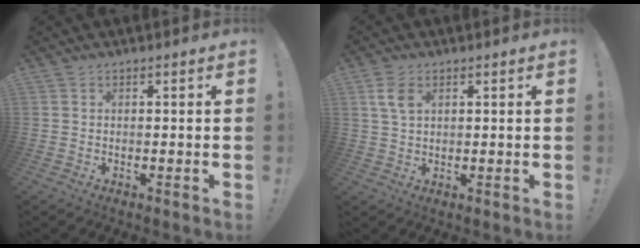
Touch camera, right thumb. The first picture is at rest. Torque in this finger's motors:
{"motor_torque": [-0.01, 0.12, 0.07, 0.02, 0.04]}